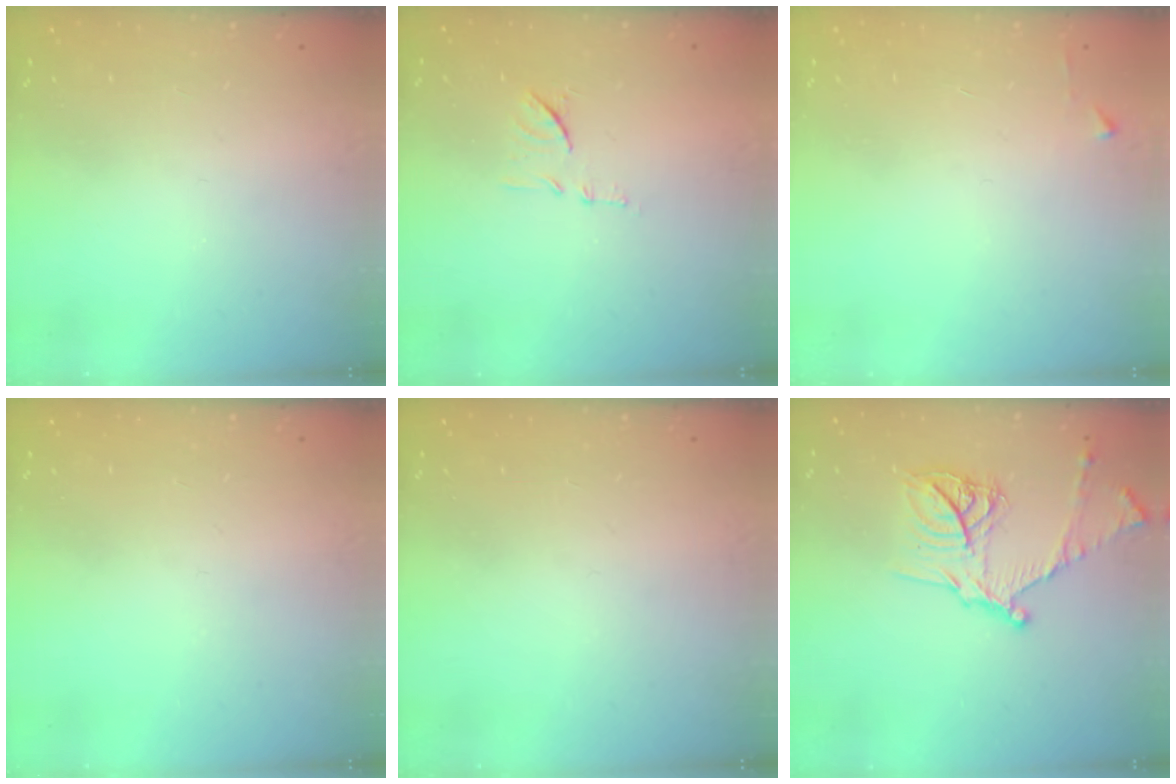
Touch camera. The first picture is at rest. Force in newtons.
{"total": 8.7, "press": 8.7, "slide": 0.3}
{"total": 2.4, "press": 2.4, "slide": 0.3}
{"total": 0.0}
{"total": 0.0}
{"total": 15.4, "press": 15.4, "slide": 1.1}